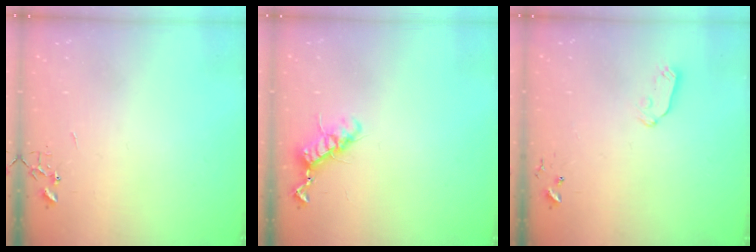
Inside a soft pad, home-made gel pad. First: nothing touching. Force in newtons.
{"total": 11.1, "press": 11.1, "slide": 0.3}
{"total": 6.0, "press": 6.0, "slide": 0.5}